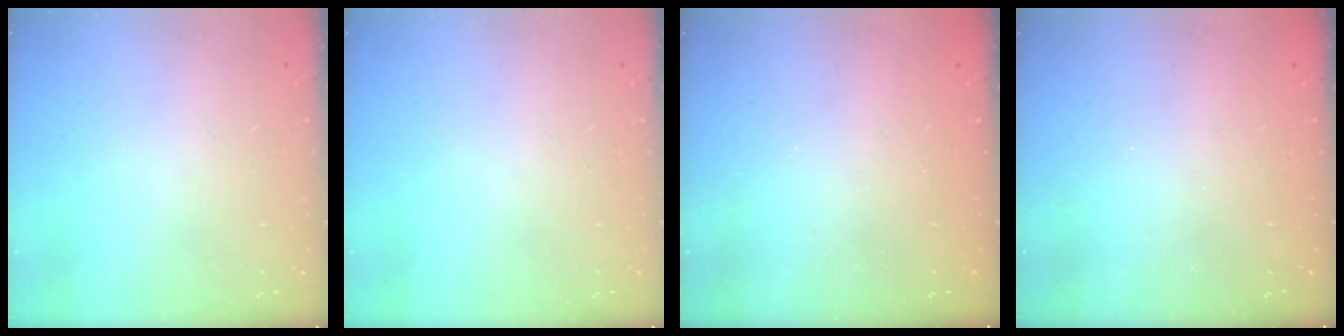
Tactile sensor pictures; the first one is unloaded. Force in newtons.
{"total": 0.0}
{"total": 2.4, "press": 2.3, "slide": 0.7}
{"total": 2.3, "press": 2.1, "slide": 0.8}